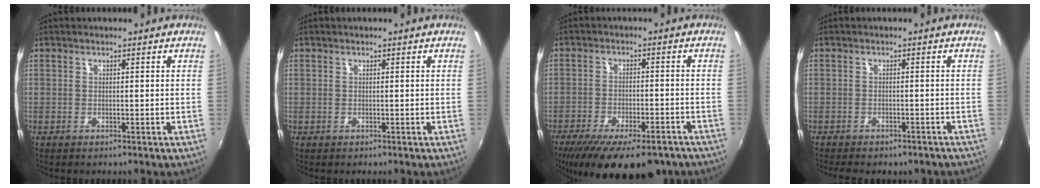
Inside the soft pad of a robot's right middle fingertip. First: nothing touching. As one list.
[{"total": 0.0}, {"total": 19.4, "force": [-14.2, 6.9, 11.3], "torque": [-0.217, -0.047, -0.203]}, {"total": 6.2, "force": [-5.2, 2.3, 2.6], "torque": [-0.061, -0.017, -0.066]}]